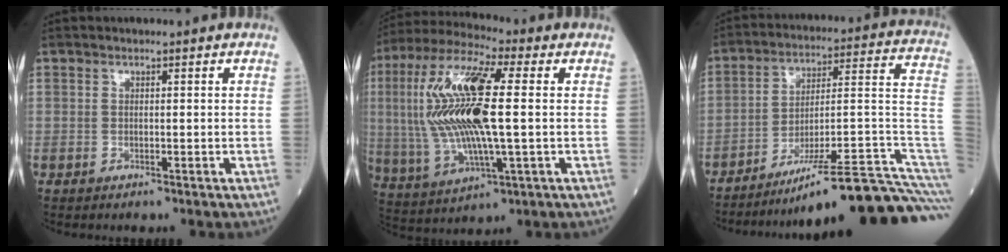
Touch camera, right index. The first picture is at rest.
{"total": 18.6, "force": [1.4, 3.6, 18.2], "torque": [-0.393, 0.009, 0.026]}
{"total": 23.9, "force": [-18.7, -0.6, 14.9], "torque": [-0.121, 0.028, -0.276]}